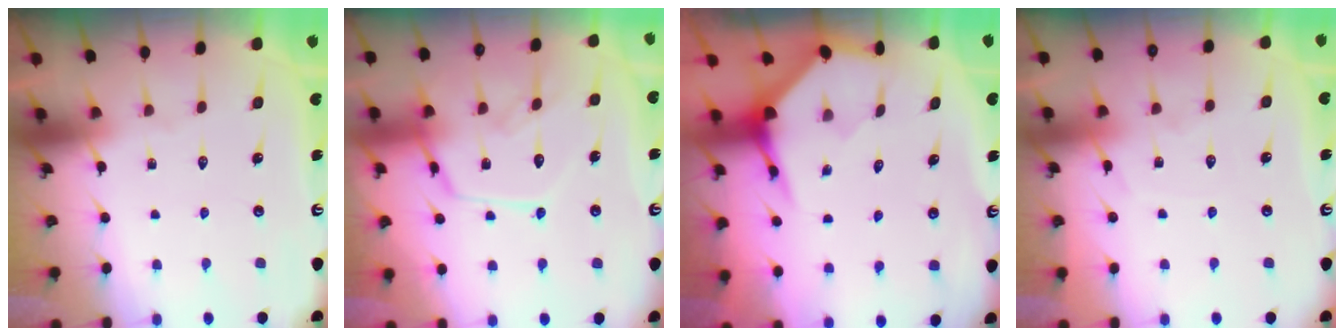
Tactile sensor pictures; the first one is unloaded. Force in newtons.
{"total": 13.8, "press": 13.8, "slide": 1.2}
{"total": 4.0, "press": 3.9, "slide": 0.4}
{"total": 6.0, "press": 6.0, "slide": 0.8}